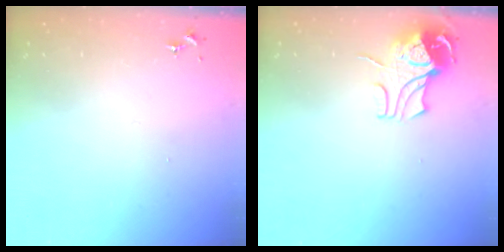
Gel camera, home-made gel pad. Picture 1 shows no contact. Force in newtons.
{"total": 8.9, "press": 8.9, "slide": 0.9}